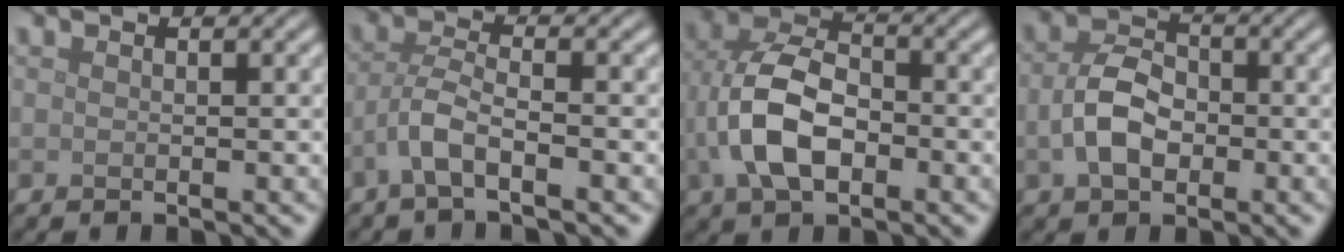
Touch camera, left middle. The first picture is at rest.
{"total": 3.2, "force": [-1.7, 0.8, 2.6], "torque": [-0.056, 0.006, -0.043]}
{"total": 7.5, "force": [-1.5, 4.5, 5.8], "torque": [-0.130, 0.007, -0.035]}
{"total": 4.3, "force": [-0.8, 2.9, 3.2], "torque": [-0.064, 0.003, -0.019]}